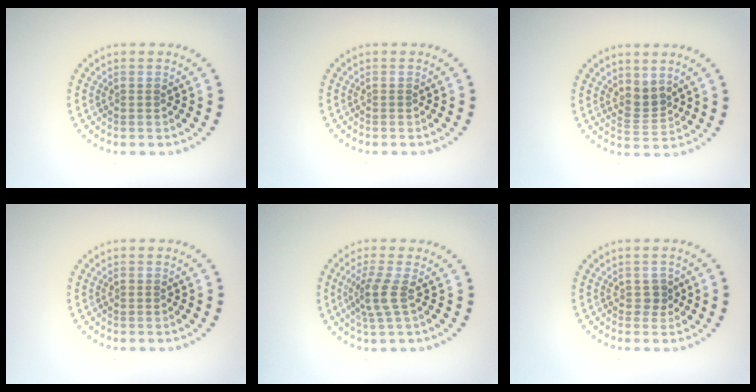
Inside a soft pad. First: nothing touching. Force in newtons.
{"total": 0.0}
{"total": 2.3, "press": 1.6, "slide": 1.5}
{"total": 0.0}
{"total": 2.5, "press": 1.9, "slide": 1.7}
{"total": 1.0, "press": 0.9, "slide": 0.5}